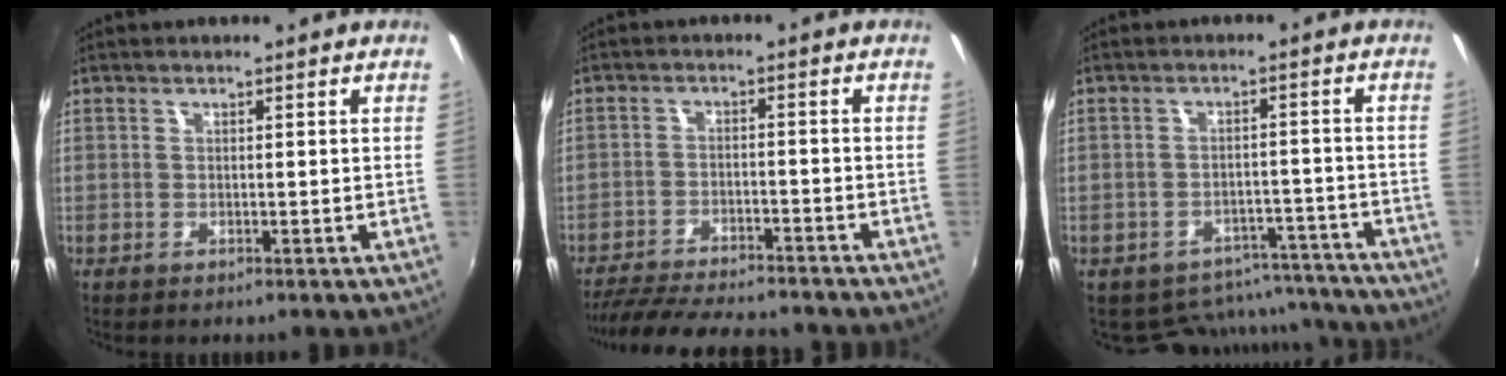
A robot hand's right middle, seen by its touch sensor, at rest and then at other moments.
{"total": 16.0, "force": [-14.1, 3.2, 6.8], "torque": [-0.144, -0.021, -0.217]}
{"total": 12.9, "force": [-11.1, 6.1, 2.6], "torque": [-0.055, 0.026, -0.125]}